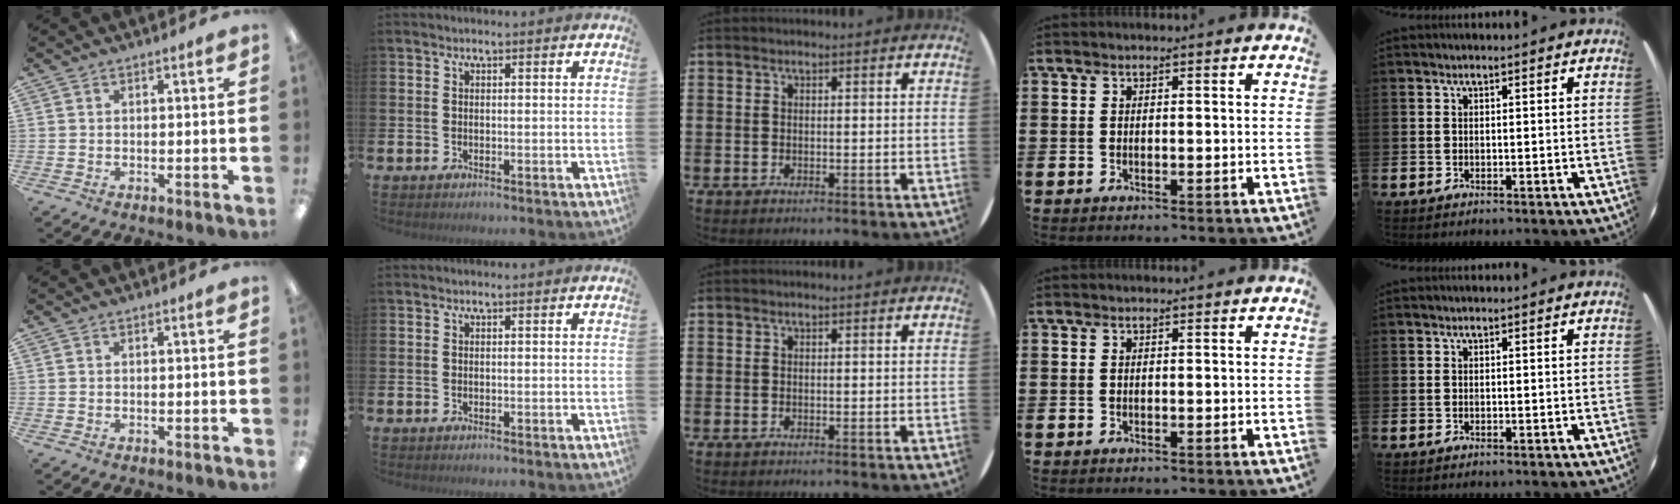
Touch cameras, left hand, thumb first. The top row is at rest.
{}